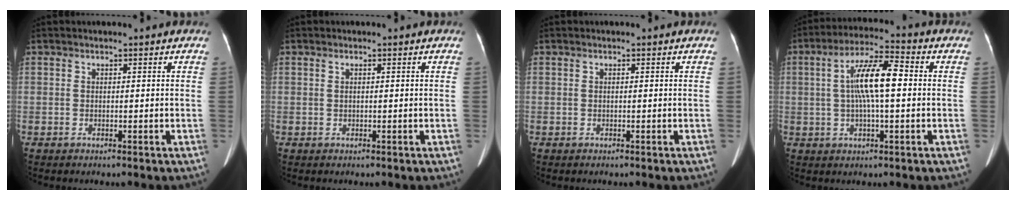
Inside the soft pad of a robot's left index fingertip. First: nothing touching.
{"total": 0.5, "force": [0.2, 0.1, 0.5], "torque": [-0.016, 0.001, 0.006]}
{"total": 0.0}
{"total": 9.4, "force": [0.7, 1.8, 9.2], "torque": [-0.174, 0.020, 0.009]}